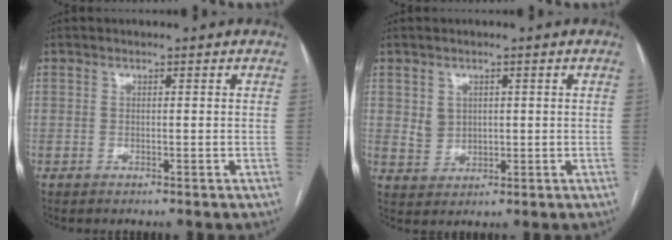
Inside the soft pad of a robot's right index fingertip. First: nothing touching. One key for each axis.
{"total": 3.3, "fx": 0.9, "fy": 2.9, "fz": 1.3, "tx": -0.030, "ty": 0.004, "tz": 0.025}